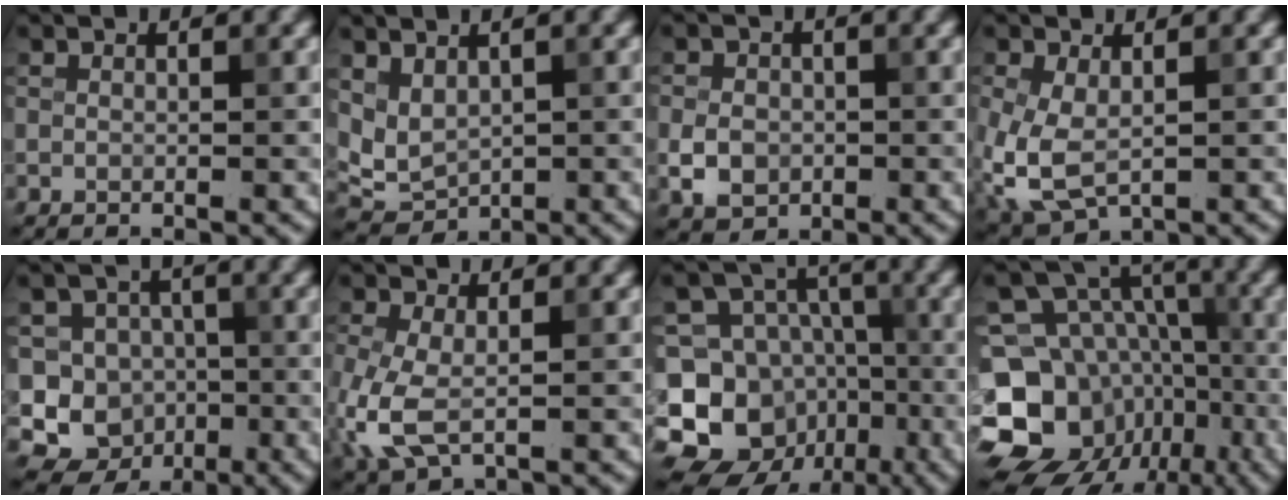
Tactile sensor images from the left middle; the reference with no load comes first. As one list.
[{"total": 2.8, "force": [0.9, 2.0, 1.7], "torque": [-0.033, -0.004, 0.025]}, {"total": 3.2, "force": [-0.7, 2.6, 1.7], "torque": [-0.030, -0.003, -0.016]}, {"total": 5.3, "force": [-0.8, 3.3, 4.1], "torque": [-0.112, -0.016, -0.007]}, {"total": 8.5, "force": [-2.3, 7.9, 2.0], "torque": [-0.021, 0.016, -0.062]}, {"total": 4.9, "force": [-1.0, 2.8, 3.8], "torque": [-0.111, -0.011, -0.021]}, {"total": 14.4, "force": [-6.5, 11.9, 4.9], "torque": [-0.102, -0.005, -0.111]}, {"total": 15.2, "force": [-6.2, 12.3, 6.3], "torque": [-0.142, 0.004, -0.100]}]